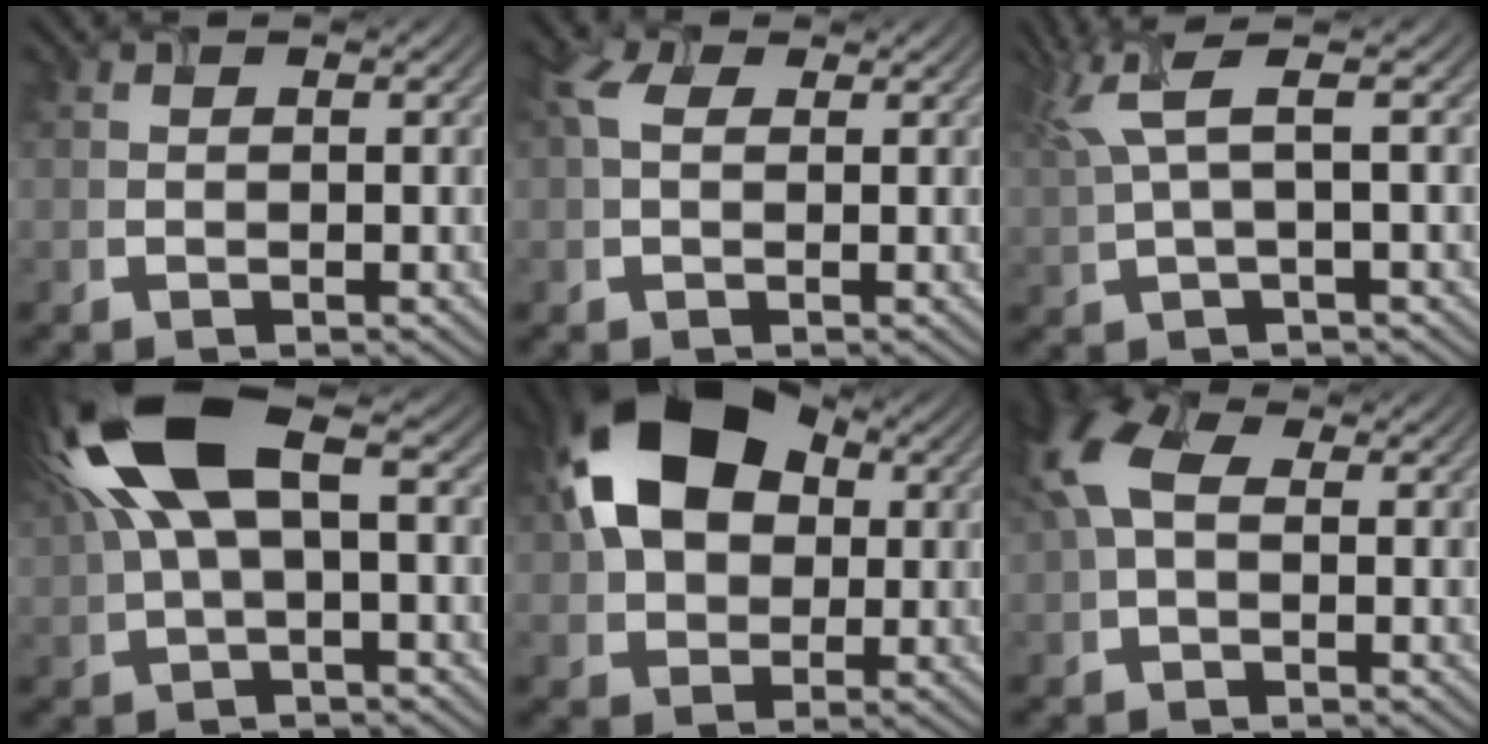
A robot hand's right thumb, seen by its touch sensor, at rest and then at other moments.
{"total": 2.5, "force": [0.7, 1.7, 1.6], "torque": [-0.046, 0.006, 0.010]}
{"total": 6.3, "force": [2.7, 1.4, 5.6], "torque": [-0.111, 0.025, 0.052]}
{"total": 13.5, "force": [4.0, 5.6, 11.6], "torque": [-0.271, 0.018, 0.080]}
{"total": 15.2, "force": [3.7, 10.6, 10.3], "torque": [-0.193, 0.022, 0.057]}
{"total": 6.8, "force": [1.5, 4.3, 5.1], "torque": [-0.144, 0.015, 0.023]}